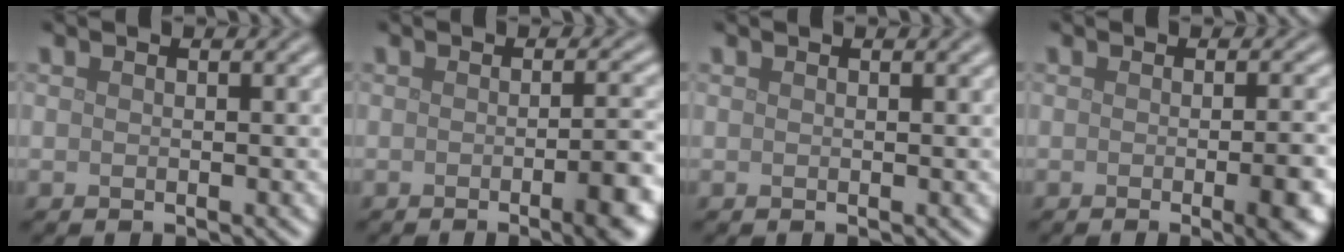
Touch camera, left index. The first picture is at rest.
{"total": 5.1, "force": [-1.8, 1.4, 4.5], "torque": [-0.050, -0.006, -0.022]}
{"total": 0.7, "force": [0.4, 0.2, 0.6], "torque": [-0.004, 0.005, 0.007]}
{"total": 5.0, "force": [-1.3, 1.5, 4.6], "torque": [-0.048, -0.009, -0.011]}